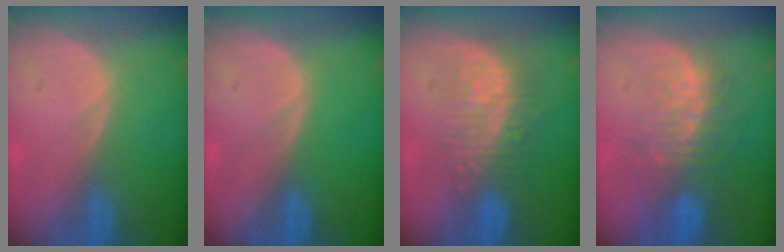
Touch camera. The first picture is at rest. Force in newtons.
{"total": 0.0}
{"total": 9.0, "press": 8.6, "slide": 2.9}
{"total": 9.4, "press": 8.1, "slide": 4.7}